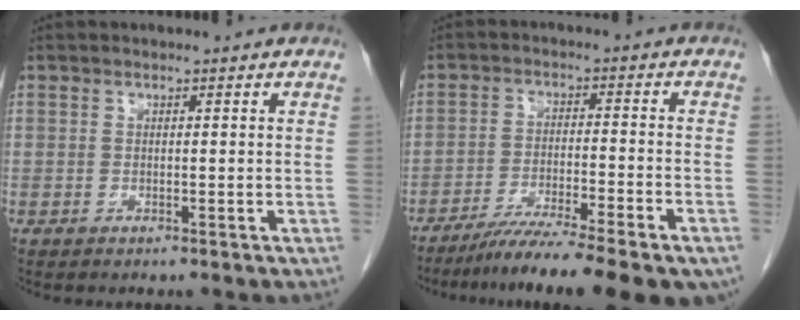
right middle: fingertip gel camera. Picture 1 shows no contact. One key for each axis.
{"total": 14.2, "fx": -11.0, "fy": 0.5, "fz": 8.9, "tx": -0.127, "ty": -0.028, "tz": -0.172}